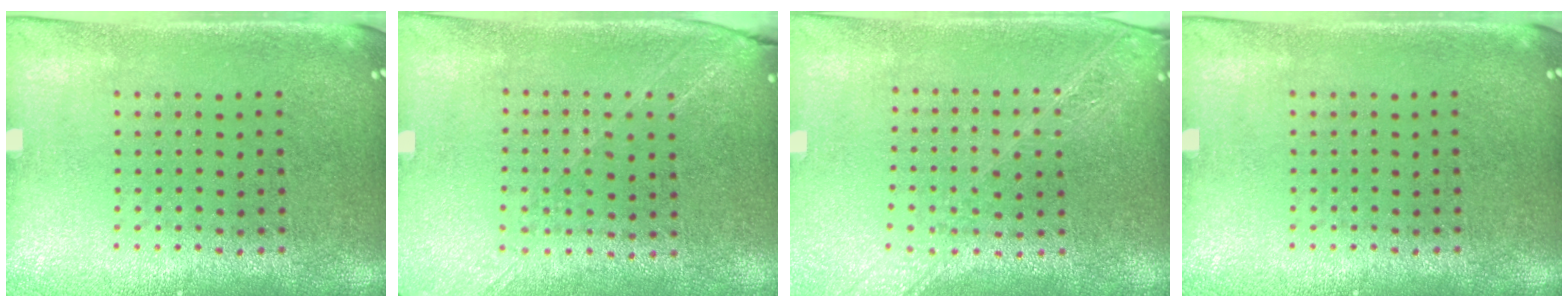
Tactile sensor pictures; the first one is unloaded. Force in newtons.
{"total": 1.3, "press": 1.2, "slide": 0.6}
{"total": 2.1, "press": 1.8, "slide": 1.0}
{"total": 0.0}